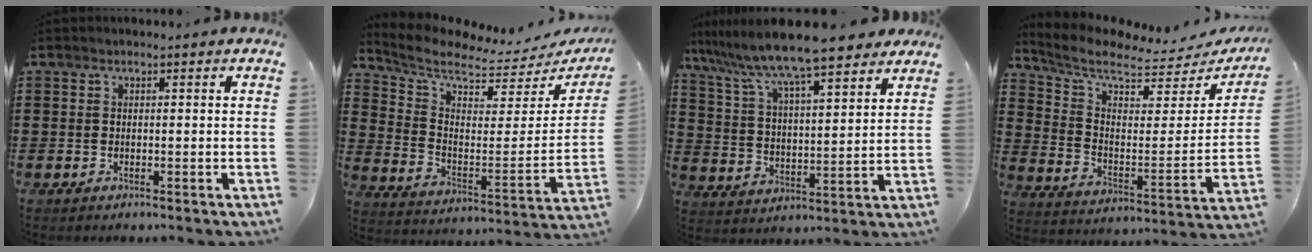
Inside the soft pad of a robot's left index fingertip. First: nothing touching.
{"total": 5.9, "force": [5.3, 1.0, 2.5], "torque": [-0.078, -0.051, 0.088]}
{"total": 9.6, "force": [8.5, 0.4, 4.4], "torque": [-0.121, -0.047, 0.142]}
{"total": 6.9, "force": [5.9, 1.6, 3.1], "torque": [-0.092, -0.045, 0.100]}